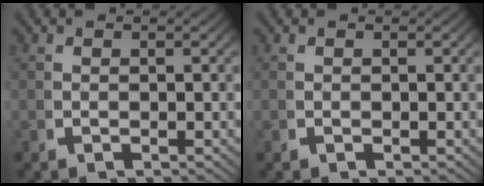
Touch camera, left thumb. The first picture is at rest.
{"total": 0.0}